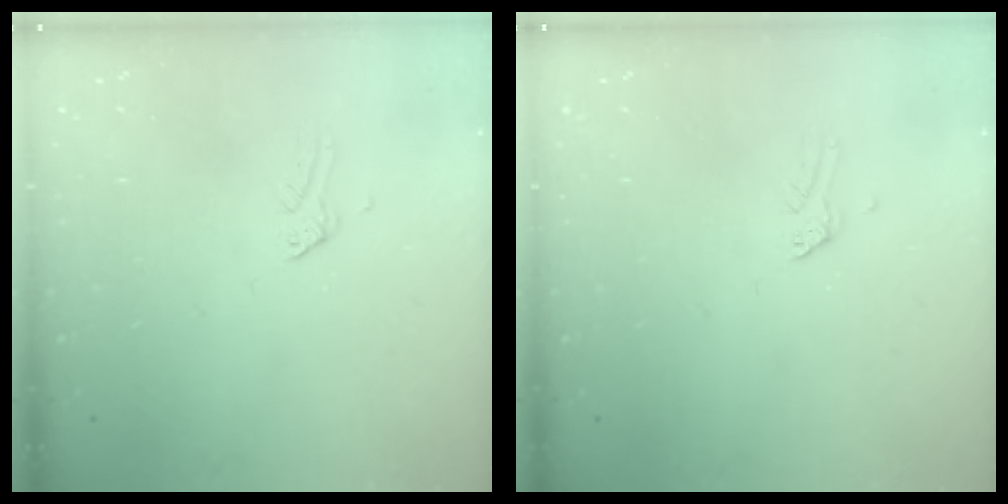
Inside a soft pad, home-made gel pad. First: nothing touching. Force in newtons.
{"total": 0.0}